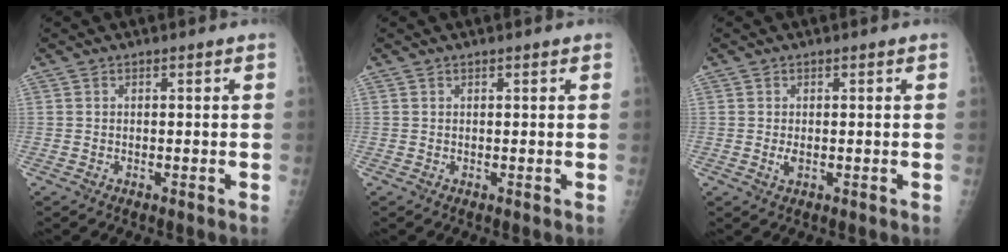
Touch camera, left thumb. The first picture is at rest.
{"total": 0.6, "force": [0.5, 0.1, 0.4], "torque": [-0.004, 0.000, 0.006]}
{"total": 1.4, "force": [-0.1, 0.7, 1.2], "torque": [-0.024, -0.004, -0.001]}